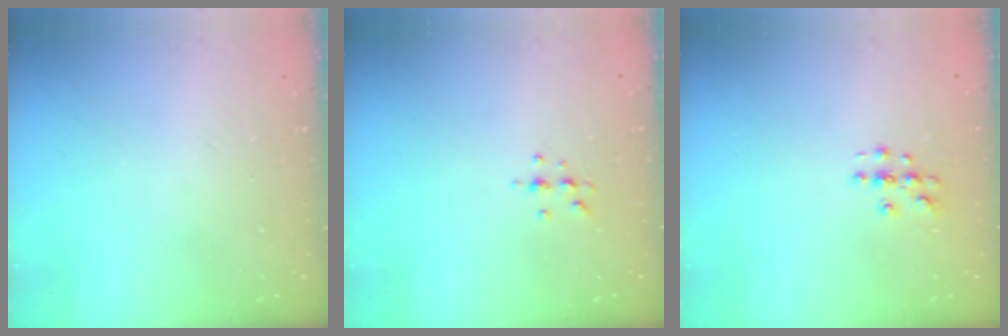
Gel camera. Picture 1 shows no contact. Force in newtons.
{"total": 5.0, "press": 4.9, "slide": 0.9}
{"total": 3.9, "press": 3.9, "slide": 0.5}